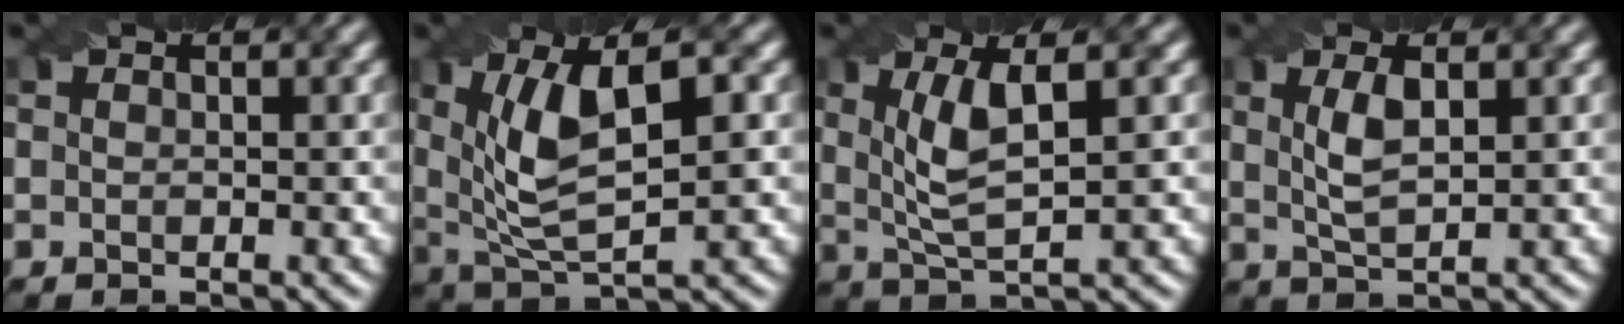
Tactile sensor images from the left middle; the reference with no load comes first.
{"total": 7.8, "force": [1.8, 2.9, 7.1], "torque": [-0.141, 0.001, 0.032]}
{"total": 4.9, "force": [1.1, 1.2, 4.6], "torque": [-0.095, 0.003, 0.028]}
{"total": 3.1, "force": [0.9, 1.0, 2.7], "torque": [-0.060, 0.000, 0.021]}